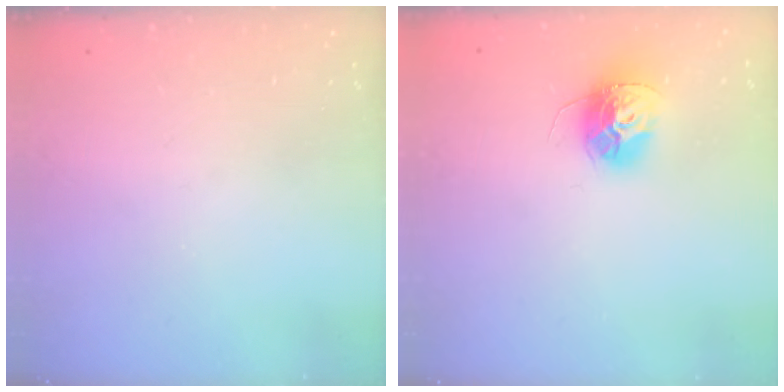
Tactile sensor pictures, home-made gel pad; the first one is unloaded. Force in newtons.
{"total": 14.0, "press": 13.9, "slide": 1.1}